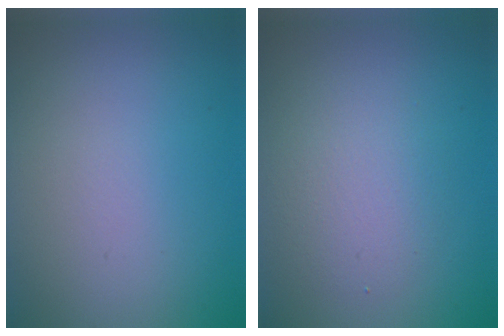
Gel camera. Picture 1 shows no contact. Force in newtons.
{"total": 2.9, "press": 2.9, "slide": 0.1}